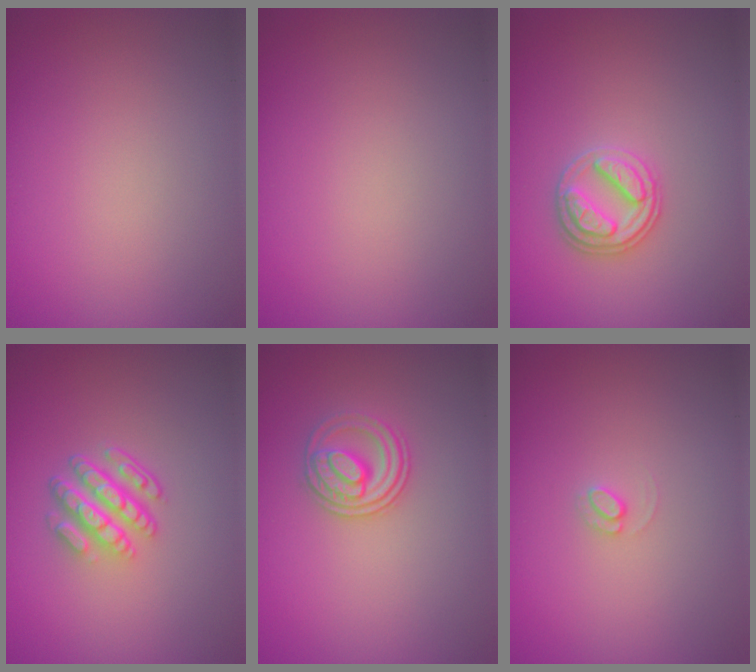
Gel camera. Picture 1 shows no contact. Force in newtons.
{"total": 0.0}
{"total": 2.8, "press": 2.8, "slide": 0.5}
{"total": 4.7, "press": 3.4, "slide": 3.2}
{"total": 2.8, "press": 2.6, "slide": 1.1}
{"total": 0.9, "press": 0.9, "slide": 0.1}